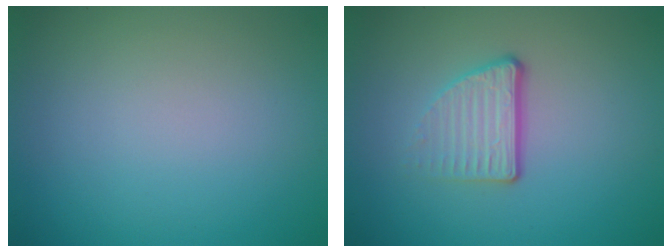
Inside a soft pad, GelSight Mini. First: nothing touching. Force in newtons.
{"total": 3.5, "press": 2.3, "slide": 2.6}